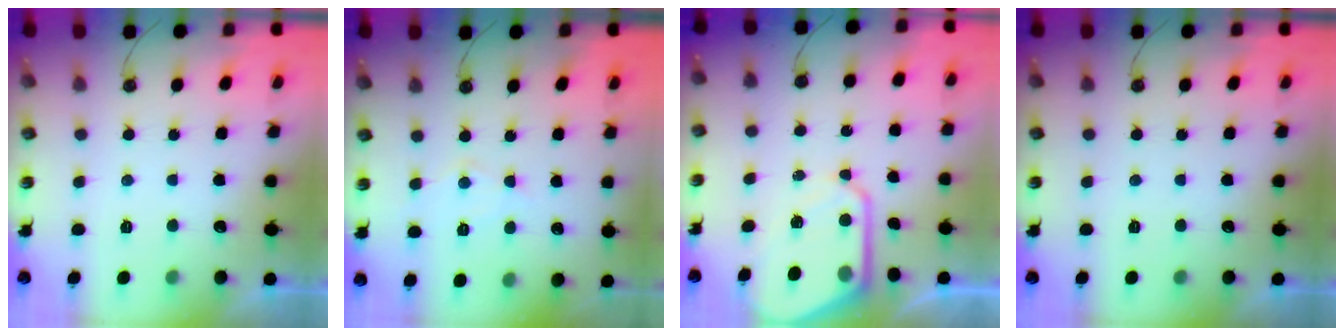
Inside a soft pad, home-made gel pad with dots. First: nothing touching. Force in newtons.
{"total": 7.0, "press": 7.0, "slide": 0.8}
{"total": 10.5, "press": 10.5, "slide": 0.8}
{"total": 0.0}